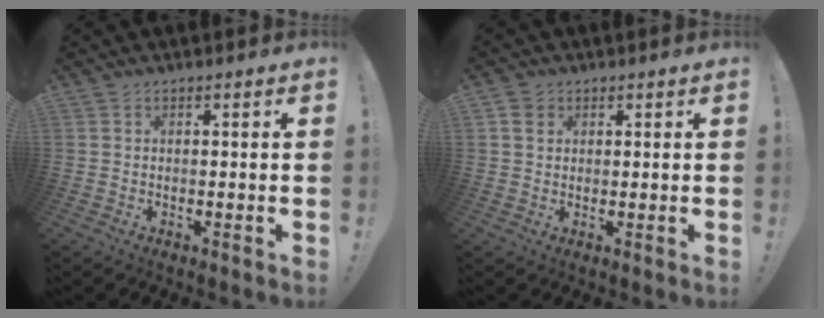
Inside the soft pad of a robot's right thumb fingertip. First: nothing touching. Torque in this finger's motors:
{"motor_torque": [0.06, 0.09, -0.24, -0.16, 0.21]}